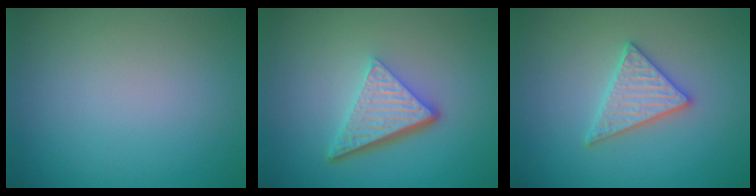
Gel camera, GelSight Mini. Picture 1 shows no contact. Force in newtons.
{"total": 5.3, "press": 3.6, "slide": 3.8}
{"total": 2.9, "press": 2.8, "slide": 0.5}